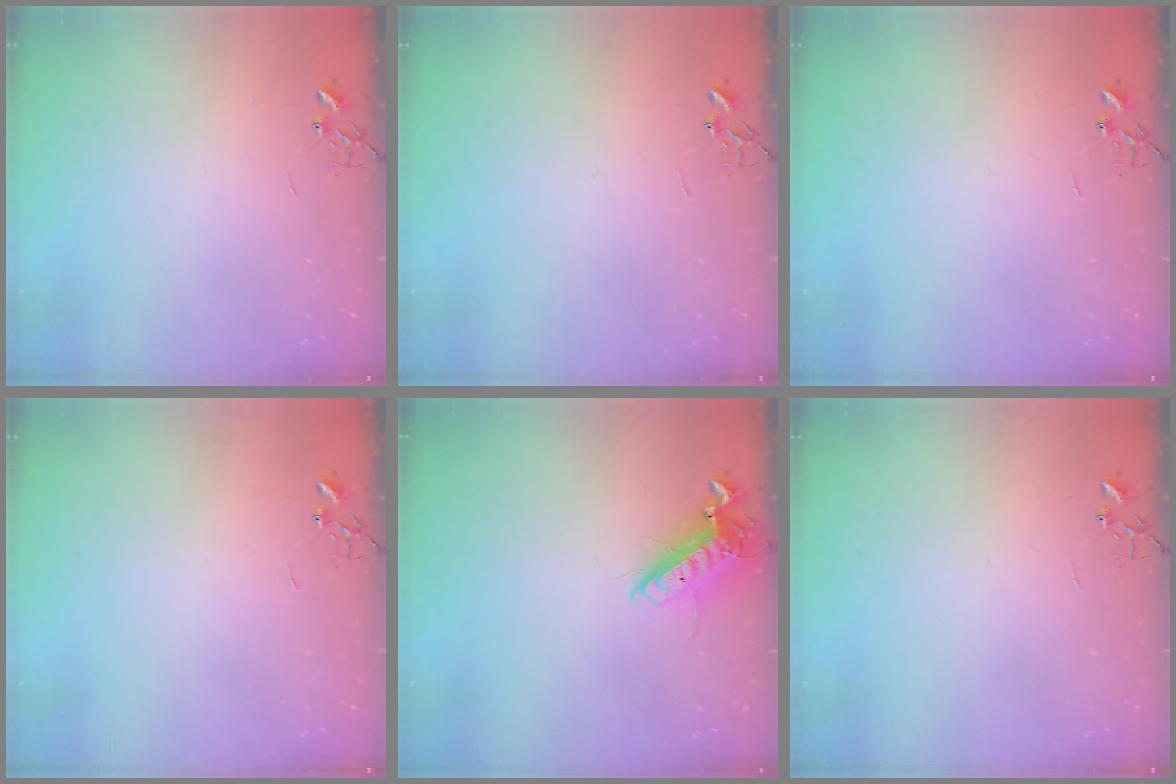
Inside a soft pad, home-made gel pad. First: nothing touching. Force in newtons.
{"total": 0.0}
{"total": 0.0}
{"total": 0.0}
{"total": 12.9, "press": 12.7, "slide": 2.1}
{"total": 0.0}